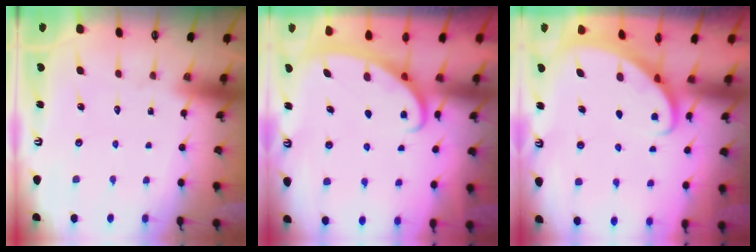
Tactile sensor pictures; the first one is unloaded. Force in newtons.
{"total": 2.6, "press": 2.6, "slide": 0.4}
{"total": 2.4, "press": 2.3, "slide": 0.3}